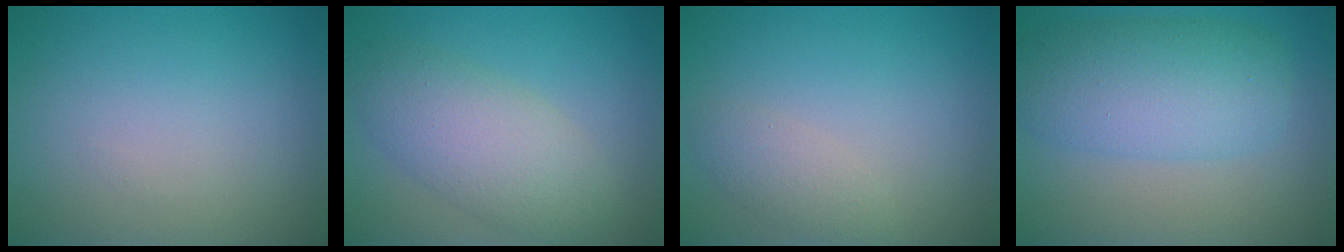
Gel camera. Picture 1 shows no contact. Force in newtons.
{"total": 5.5, "press": 5.5, "slide": 0.1}
{"total": 1.9, "press": 1.9, "slide": 0.1}
{"total": 6.5, "press": 6.5, "slide": 0.1}